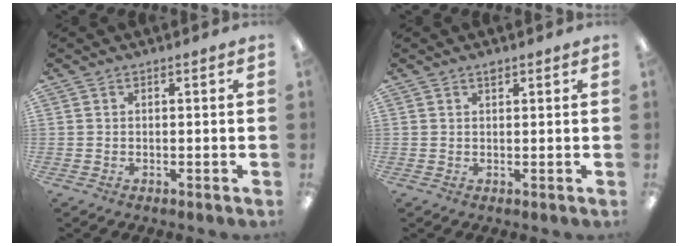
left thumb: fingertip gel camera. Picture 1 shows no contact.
{"total": 1.2, "force": [0.9, 0.5, 0.6], "torque": [-0.007, -0.003, 0.014]}